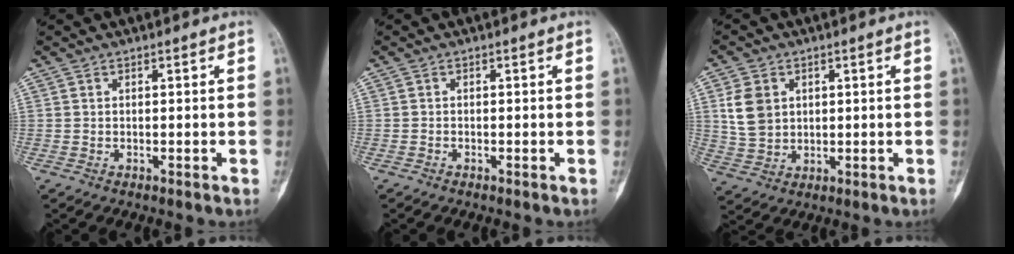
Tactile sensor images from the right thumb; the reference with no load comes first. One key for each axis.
{"total": 0.0}
{"total": 7.1, "fx": 1.9, "fy": 5.6, "fz": 3.9, "tx": -0.061, "ty": -0.005, "tz": 0.044}